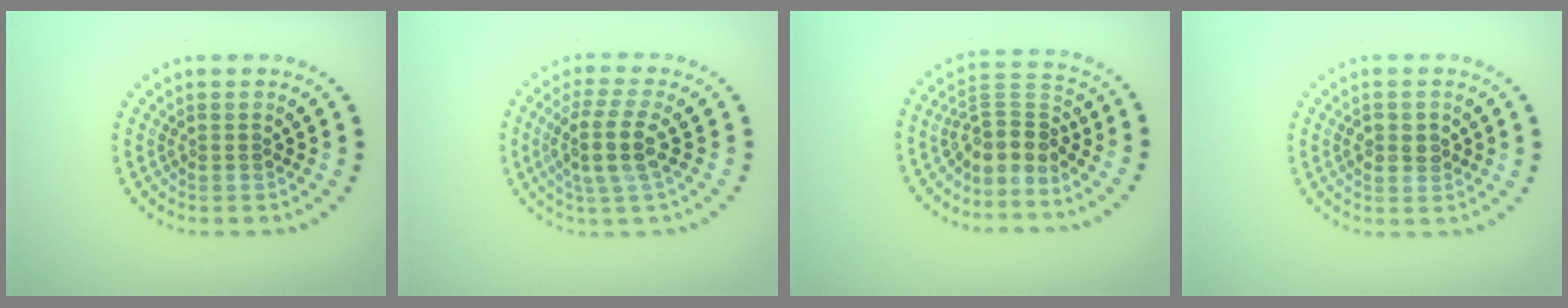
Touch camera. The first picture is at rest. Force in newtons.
{"total": 3.8, "press": 3.1, "slide": 2.2}
{"total": 3.4, "press": 2.5, "slide": 2.3}
{"total": 1.8, "press": 1.8, "slide": 0.0}